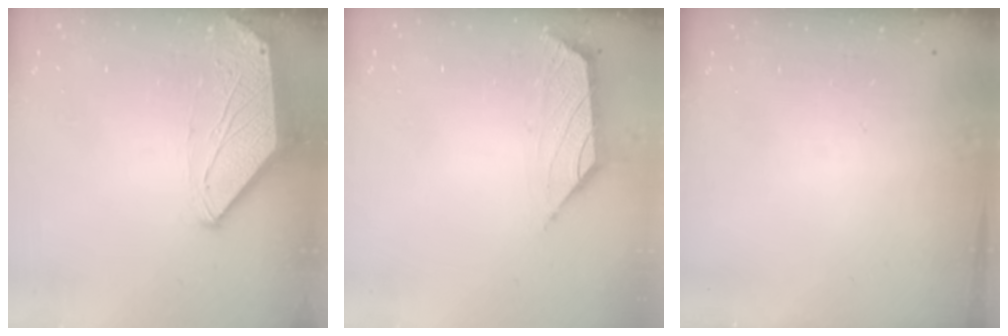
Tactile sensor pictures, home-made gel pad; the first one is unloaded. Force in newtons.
{"total": 1.6, "press": 1.4, "slide": 0.6}
{"total": 0.0}